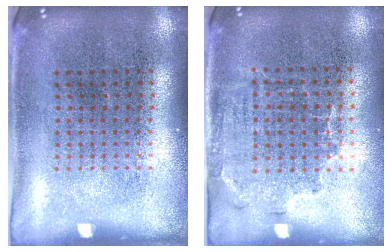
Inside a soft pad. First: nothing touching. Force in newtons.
{"total": 1.5, "press": 1.1, "slide": 0.9}